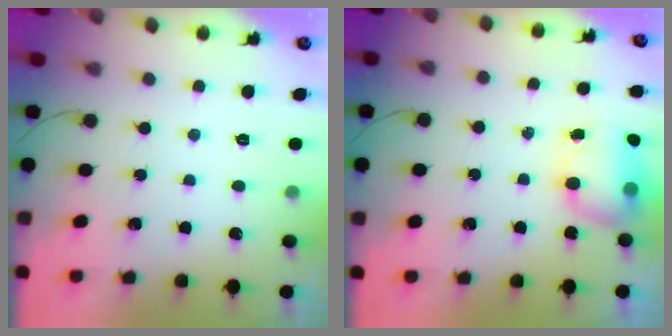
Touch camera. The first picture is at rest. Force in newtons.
{"total": 11.7, "press": 8.7, "slide": 7.8}